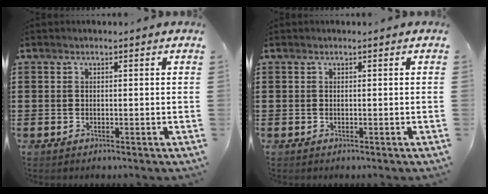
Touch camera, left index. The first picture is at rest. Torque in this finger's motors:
{"motor_torque": [-0.12, -0.11, -0.04, -0.01]}